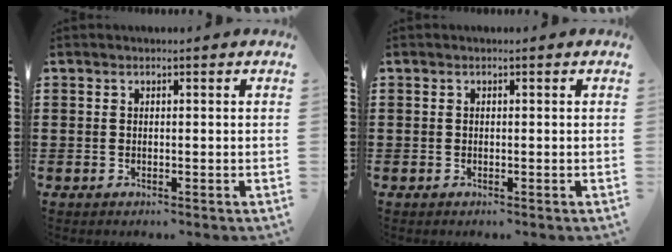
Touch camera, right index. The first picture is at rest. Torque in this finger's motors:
{"motor_torque": [0.08, -0.01, -0.01, -0.01]}